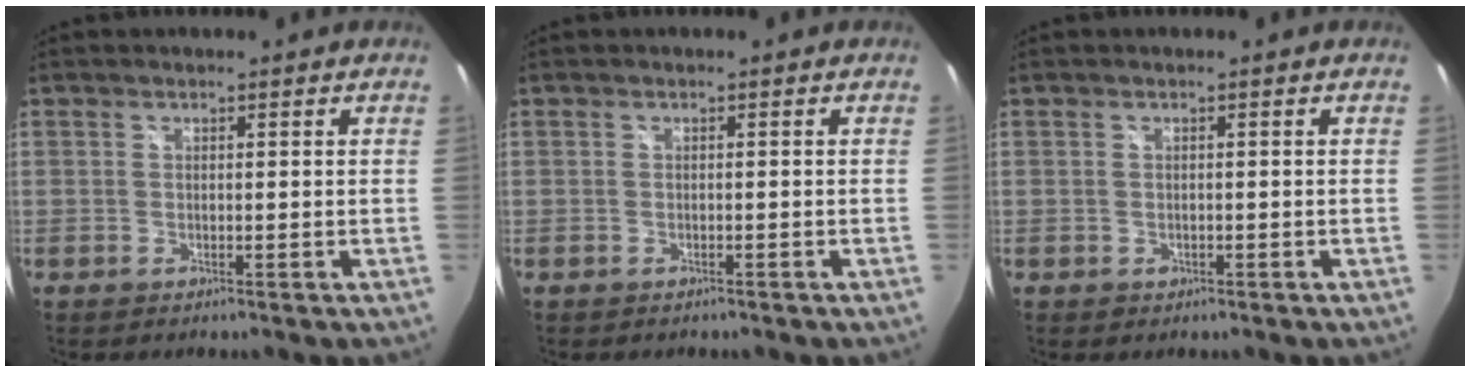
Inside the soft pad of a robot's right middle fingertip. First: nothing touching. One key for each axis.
{"total": 0.9, "fx": -0.7, "fy": 0.5, "fz": 0.3, "tx": -0.009, "ty": 0.000, "tz": -0.009}
{"total": 1.0, "fx": -0.4, "fy": 0.9, "fz": 0.3, "tx": -0.004, "ty": -0.004, "tz": -0.005}